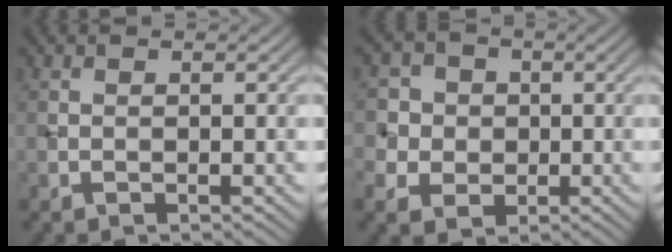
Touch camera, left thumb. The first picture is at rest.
{"total": 5.6, "force": [0.1, 5.4, 1.6], "torque": [-0.050, 0.010, -0.017]}